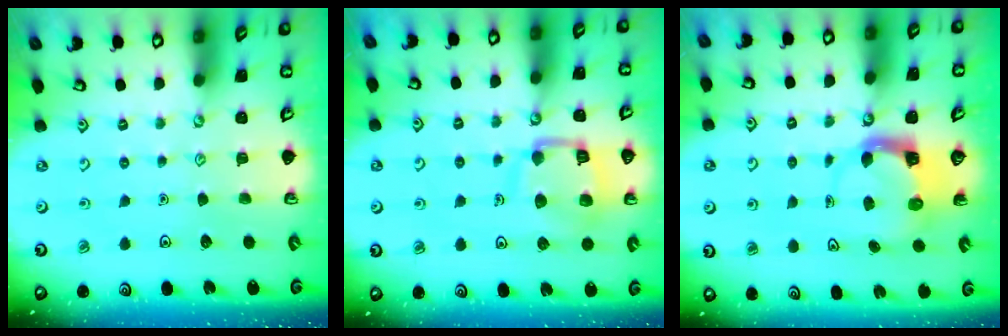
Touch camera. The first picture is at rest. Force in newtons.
{"total": 14.2, "press": 14.2, "slide": 1.5}
{"total": 3.7, "press": 3.6, "slide": 0.6}